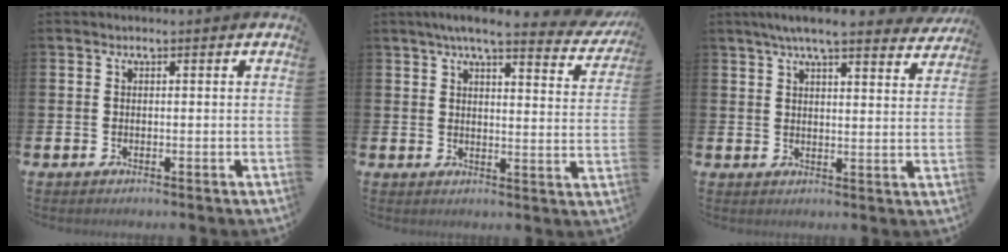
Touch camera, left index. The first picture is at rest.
{"total": 5.8, "force": [5.0, 0.7, 2.7], "torque": [-0.057, -0.027, 0.082]}
{"total": 6.4, "force": [5.8, 0.6, 2.7], "torque": [-0.055, -0.022, 0.100]}